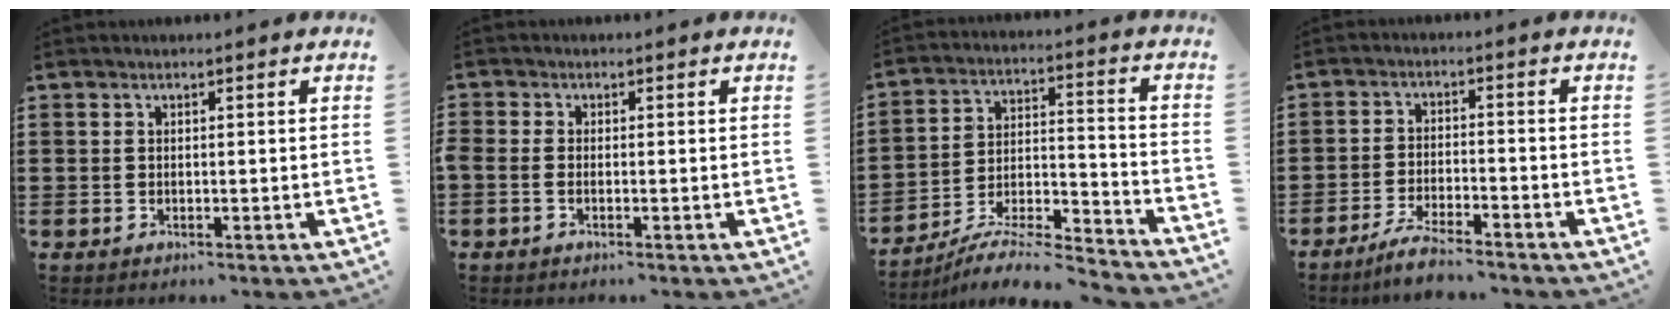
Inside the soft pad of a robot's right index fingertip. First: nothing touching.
{"total": 0.9, "force": [-0.6, 0.1, 0.6], "torque": [-0.013, -0.004, -0.010]}
{"total": 7.2, "force": [-6.5, 0.9, 2.9], "torque": [-0.049, 0.001, -0.128]}
{"total": 4.2, "force": [-3.9, 0.2, 1.5], "torque": [-0.034, 0.001, -0.077]}